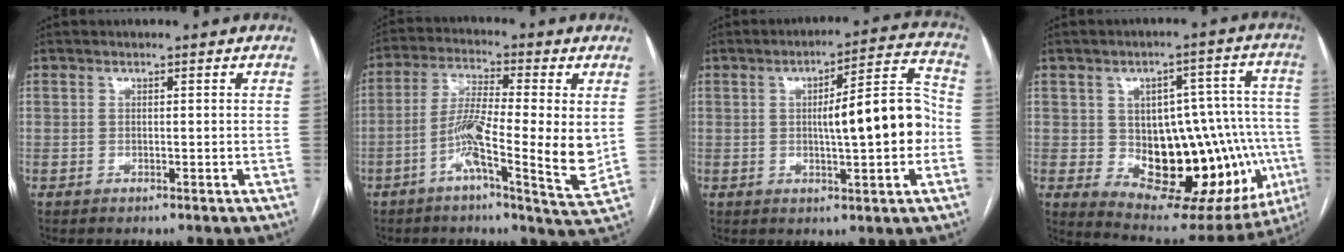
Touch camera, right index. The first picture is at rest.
{"total": 12.3, "force": [-1.6, 1.4, 12.1], "torque": [-0.211, -0.004, -0.036]}
{"total": 12.1, "force": [-0.8, 2.2, 11.9], "torque": [-0.166, 0.029, -0.010]}
{"total": 21.2, "force": [-3.6, 11.0, 17.8], "torque": [-0.188, 0.042, -0.017]}